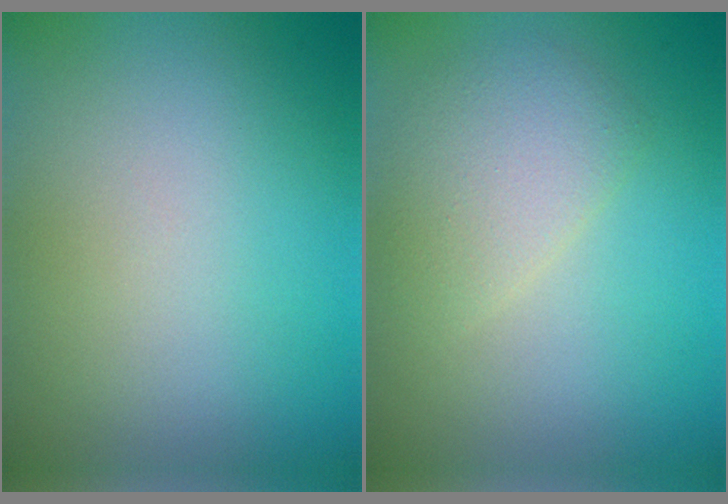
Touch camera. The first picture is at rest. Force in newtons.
{"total": 2.9, "press": 2.9, "slide": 0.1}